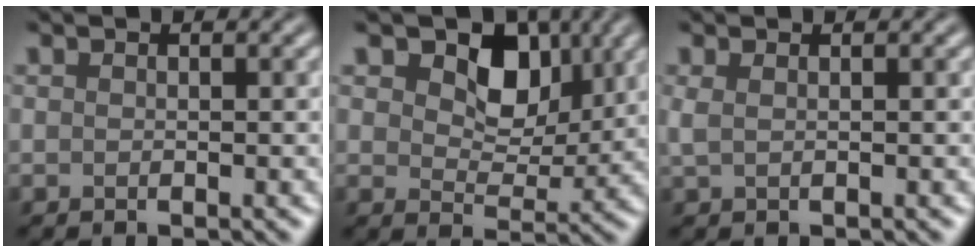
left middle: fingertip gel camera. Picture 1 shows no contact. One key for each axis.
{"total": 4.8, "fx": 2.3, "fy": 3.2, "fz": 2.7, "tx": -0.049, "ty": -0.006, "tz": 0.033}
{"total": 0.9, "fx": 0.4, "fy": 0.4, "fz": 0.7, "tx": -0.018, "ty": 0.007, "tz": 0.007}